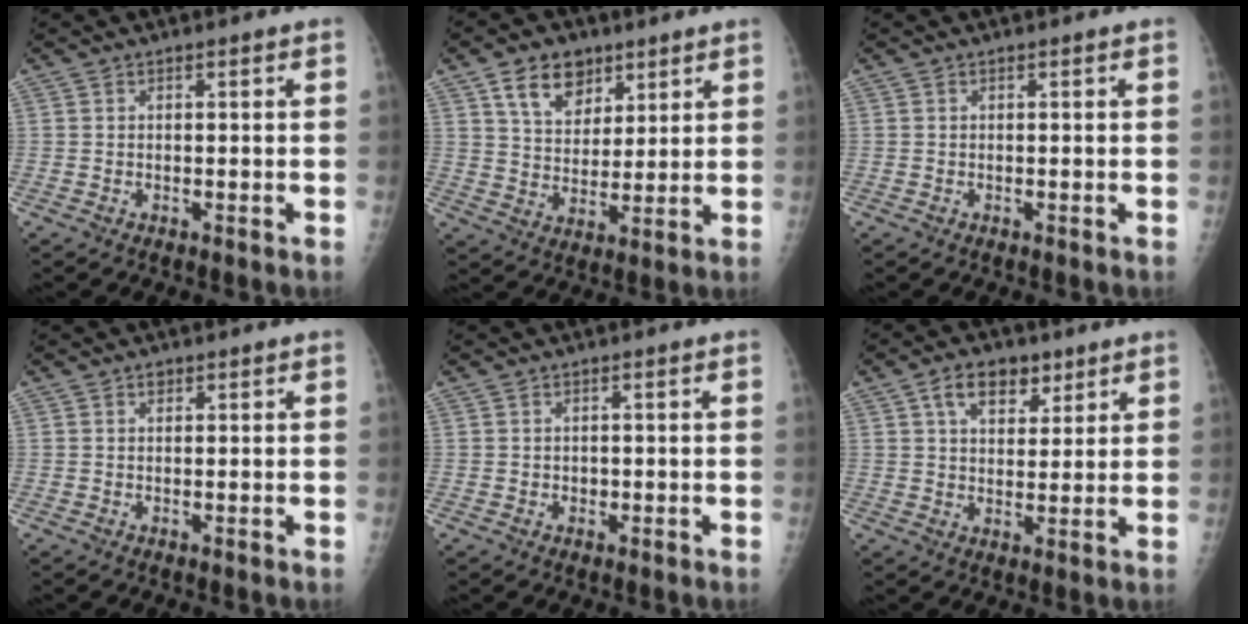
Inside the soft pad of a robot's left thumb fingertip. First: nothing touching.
{"total": 9.8, "force": [5.5, 6.6, 4.7], "torque": [-0.052, -0.029, 0.099]}
{"total": 0.0}
{"total": 0.9, "force": [0.5, 0.7, 0.4], "torque": [0.000, -0.002, 0.007]}
{"total": 1.1, "force": [-0.1, 1.0, 0.4], "torque": [-0.002, 0.003, -0.001]}
{"total": 8.1, "force": [4.4, 5.0, 4.7], "torque": [-0.046, -0.017, 0.070]}